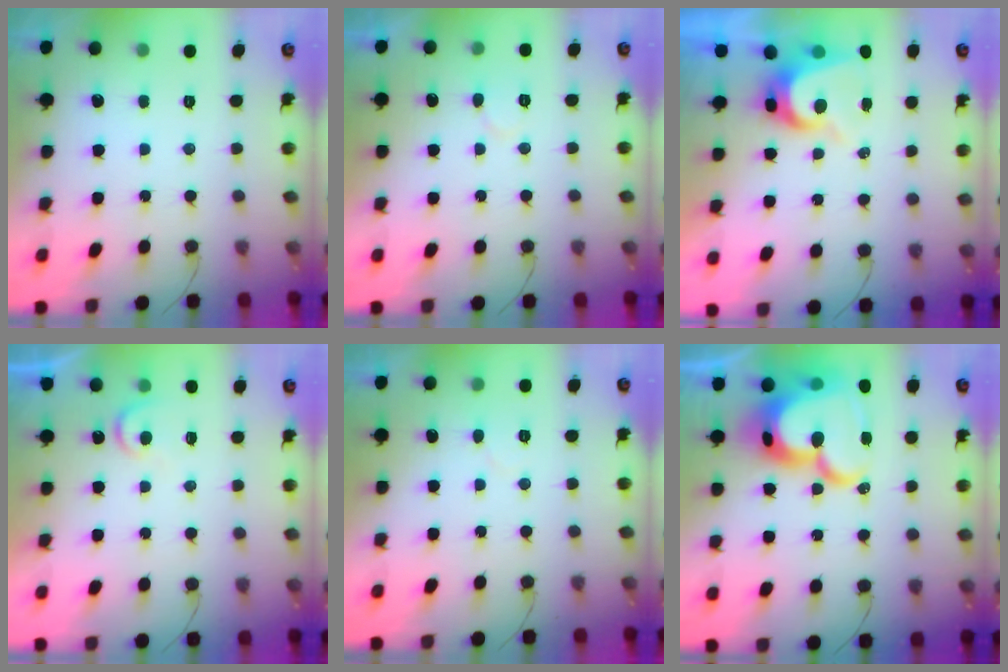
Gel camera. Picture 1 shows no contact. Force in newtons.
{"total": 5.1, "press": 5.1, "slide": 0.5}
{"total": 7.5, "press": 7.4, "slide": 0.8}
{"total": 4.9, "press": 4.9, "slide": 0.5}
{"total": 2.9, "press": 2.9, "slide": 0.2}
{"total": 27.1, "press": 27.0, "slide": 2.4}